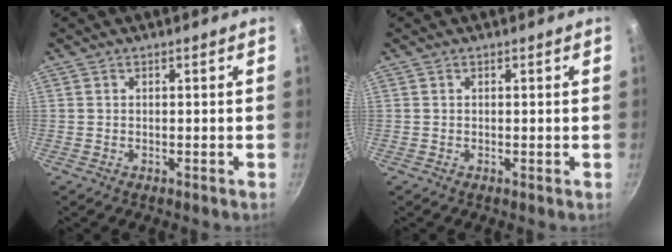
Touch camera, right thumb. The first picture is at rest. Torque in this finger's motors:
{"motor_torque": [1.80, 1.48, 0.31, -0.09, -0.03]}